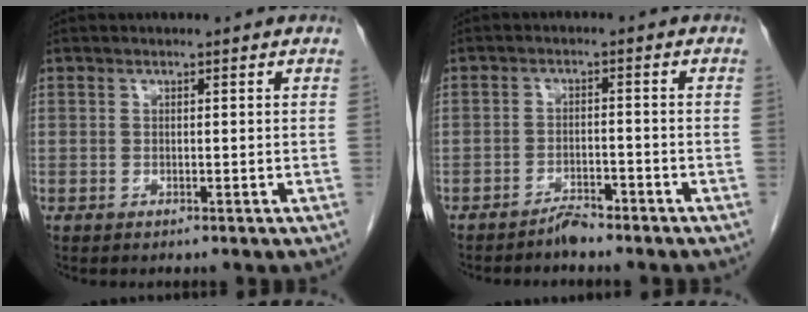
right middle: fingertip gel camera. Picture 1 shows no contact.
{"total": 2.6, "force": [-2.5, 0.3, 0.8], "torque": [-0.014, -0.003, -0.042]}